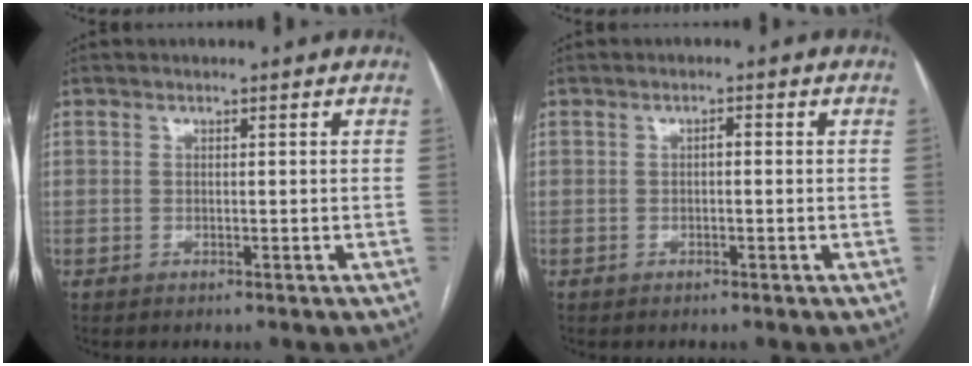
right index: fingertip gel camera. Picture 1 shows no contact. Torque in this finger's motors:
{"motor_torque": [0.36, 0.05, 0.08, 0.02]}